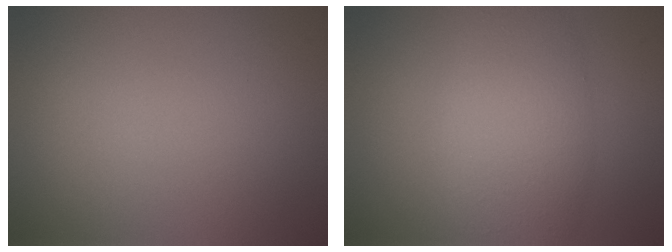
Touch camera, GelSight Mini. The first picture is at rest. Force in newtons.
{"total": 5.9, "press": 5.9, "slide": 0.3}